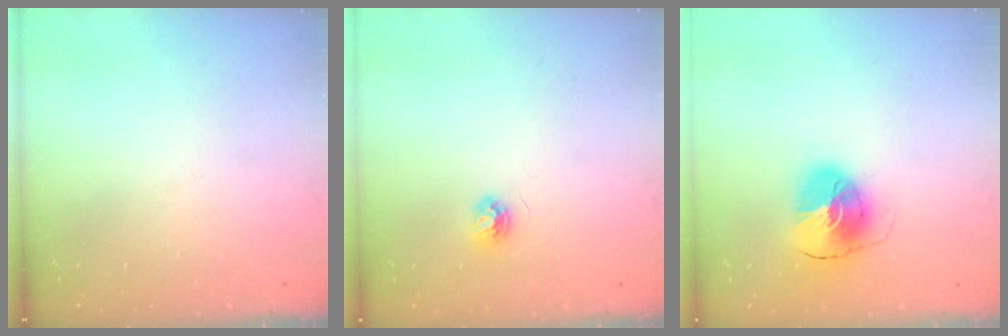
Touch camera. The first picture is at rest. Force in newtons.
{"total": 3.7, "press": 3.7, "slide": 0.4}
{"total": 9.3, "press": 9.2, "slide": 1.3}